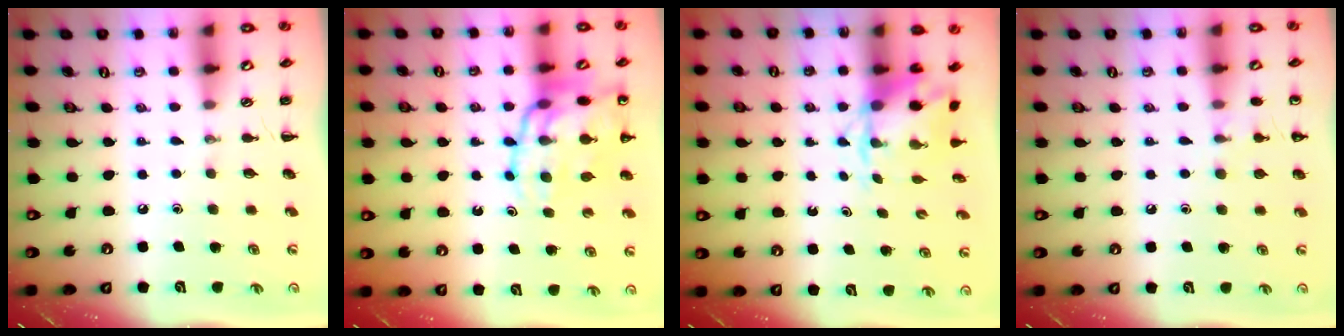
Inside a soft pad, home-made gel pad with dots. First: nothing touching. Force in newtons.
{"total": 17.5, "press": 17.3, "slide": 2.9}
{"total": 5.5, "press": 5.4, "slide": 0.7}
{"total": 6.1, "press": 5.7, "slide": 2.0}